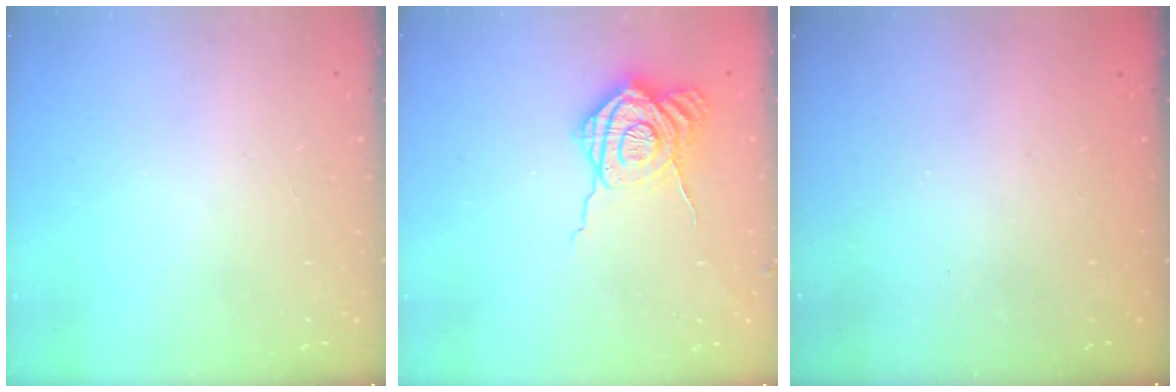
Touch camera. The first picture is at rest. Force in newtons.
{"total": 19.3, "press": 19.3, "slide": 0.5}
{"total": 2.2, "press": 2.1, "slide": 0.8}